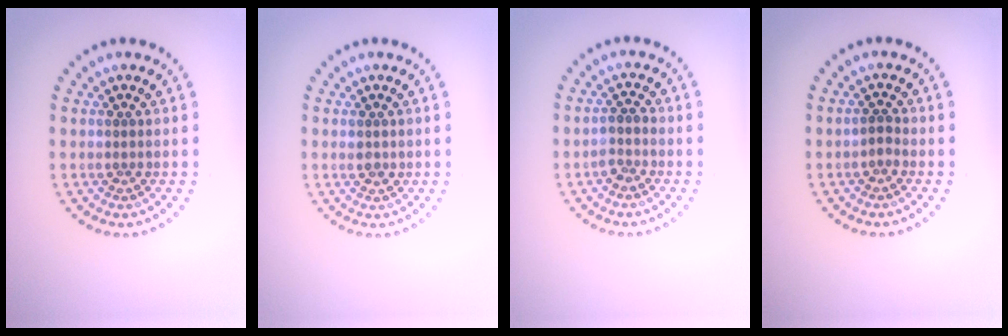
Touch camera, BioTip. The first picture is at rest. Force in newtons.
{"total": 1.0, "press": 0.9, "slide": 0.3}
{"total": 1.5, "press": 1.3, "slide": 0.8}
{"total": 0.7, "press": 0.6, "slide": 0.4}